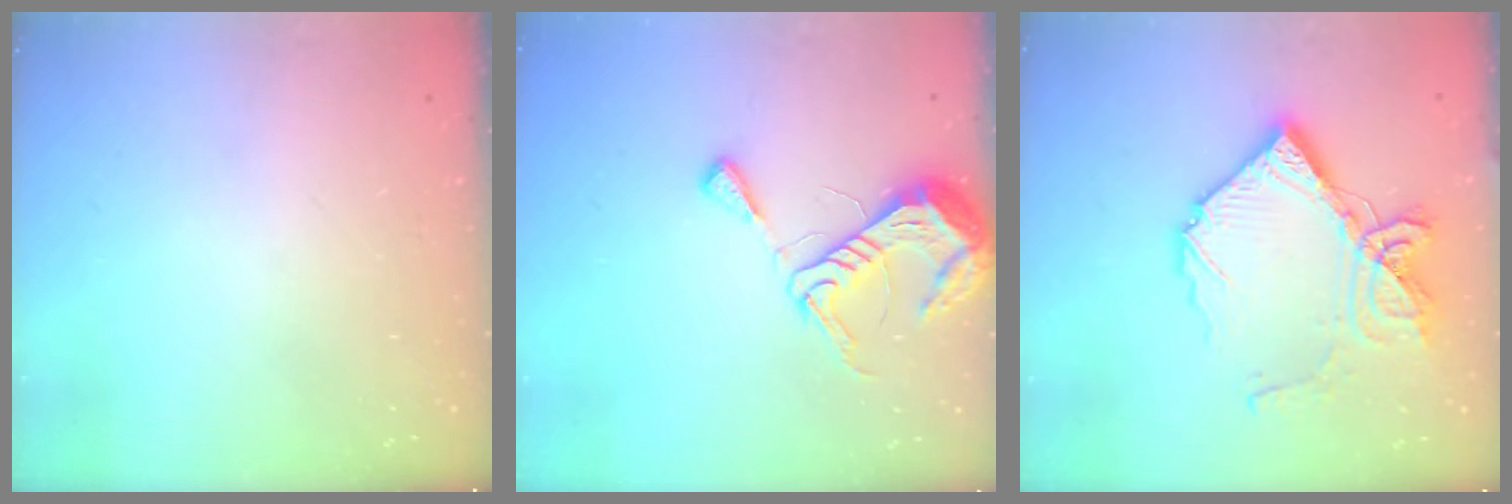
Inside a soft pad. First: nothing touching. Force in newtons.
{"total": 10.7, "press": 10.6, "slide": 1.3}
{"total": 17.6, "press": 17.5, "slide": 2.1}